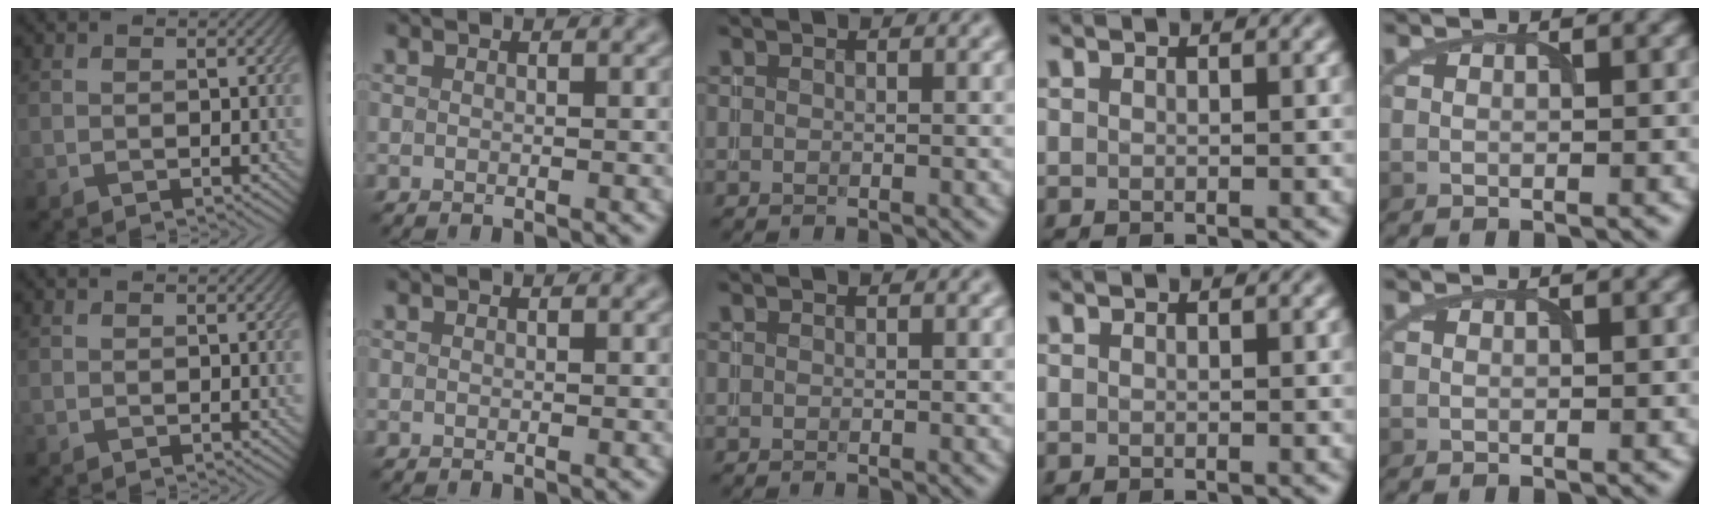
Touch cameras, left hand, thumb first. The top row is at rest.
{}